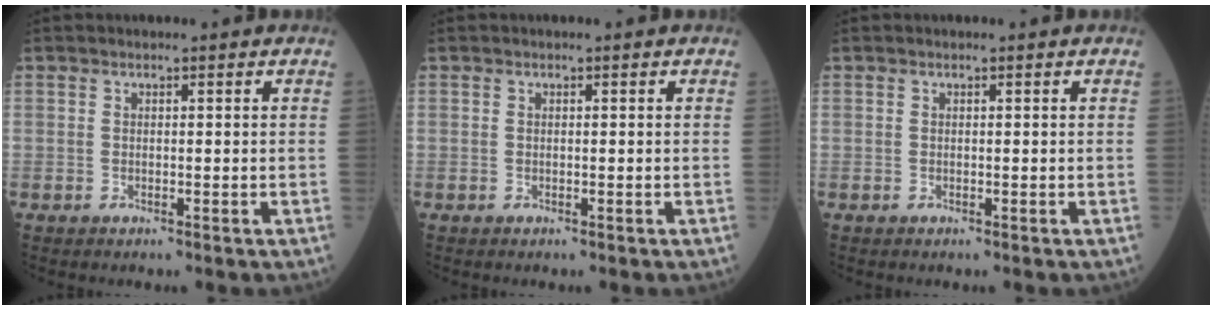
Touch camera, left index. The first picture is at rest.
{"total": 0.0}
{"total": 0.0}